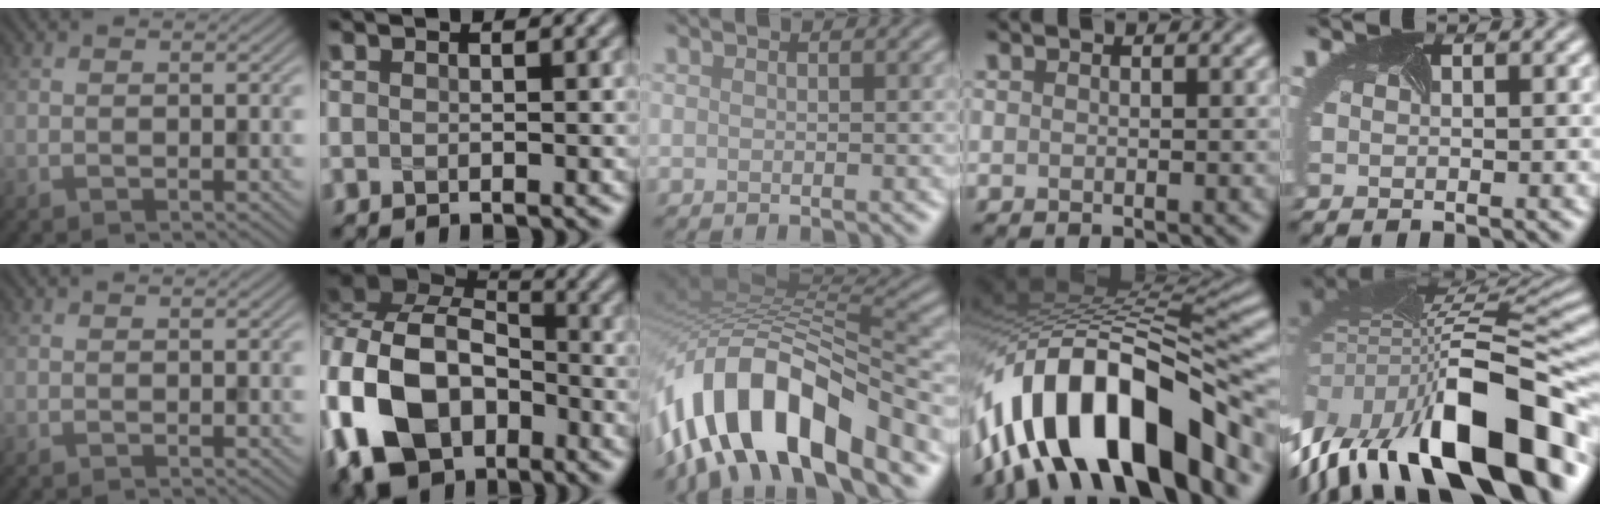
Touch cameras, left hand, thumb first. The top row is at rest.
{"index": {"total": 14.3, "force": [-5.7, 9.9, 8.6], "torque": [-0.205, -0.013, -0.108]}, "middle": {"total": 12.7, "force": [-6.5, 5.4, 9.5], "torque": [-0.152, 0.011, -0.115]}, "ring": {"total": 16.3, "force": [-8.0, 7.2, 12.2], "torque": [-0.203, 0.026, -0.148]}, "little": {"total": 18.5, "force": [-7.5, 8.1, 14.9], "torque": [-0.266, -0.032, -0.113]}}